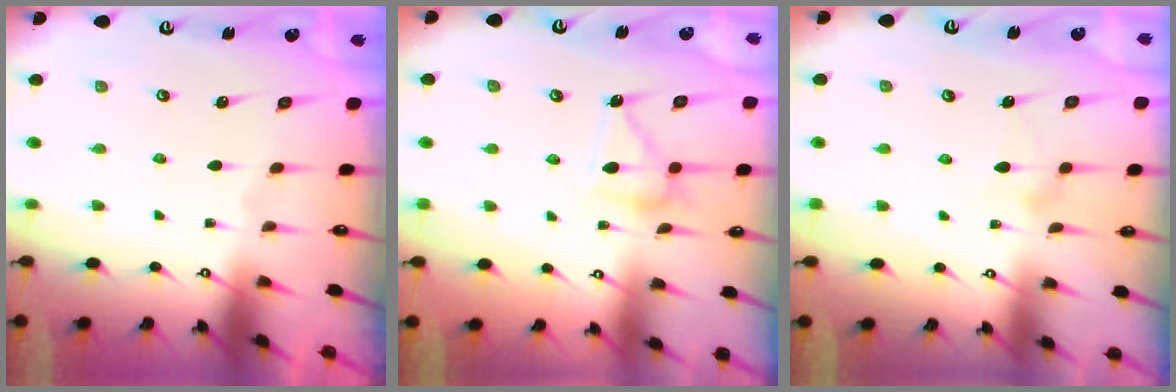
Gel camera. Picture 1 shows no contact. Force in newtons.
{"total": 11.3, "press": 11.2, "slide": 0.9}
{"total": 8.8, "press": 8.8, "slide": 0.5}